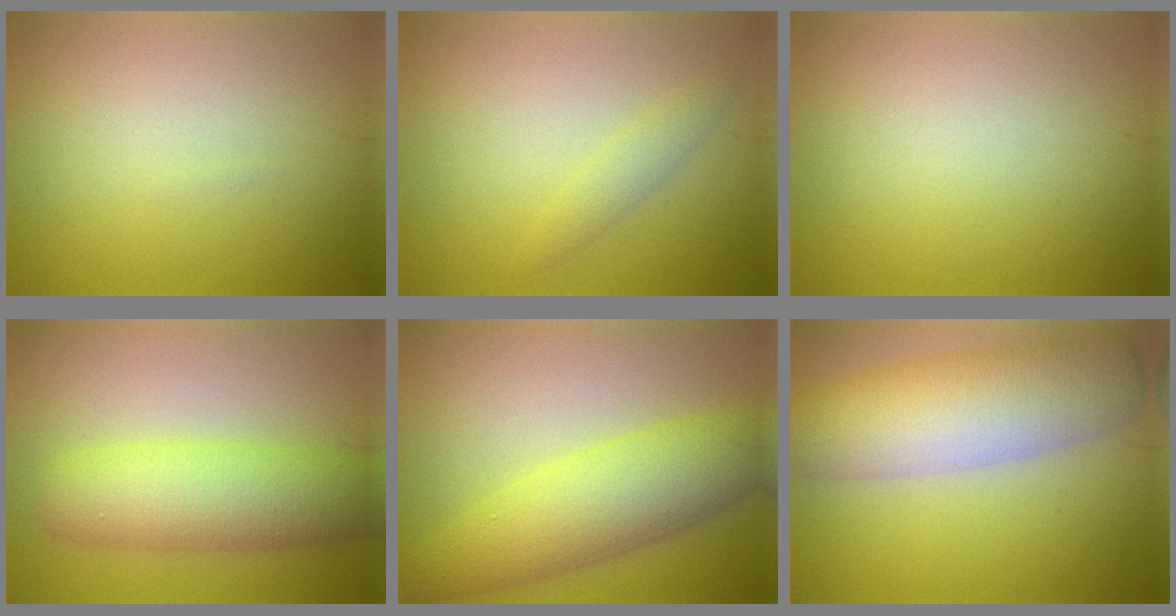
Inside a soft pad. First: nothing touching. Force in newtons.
{"total": 1.5, "press": 1.5, "slide": 0.1}
{"total": 0.0}
{"total": 6.7, "press": 6.7, "slide": 0.2}
{"total": 7.3, "press": 7.3, "slide": 0.2}
{"total": 9.7, "press": 9.7, "slide": 0.4}